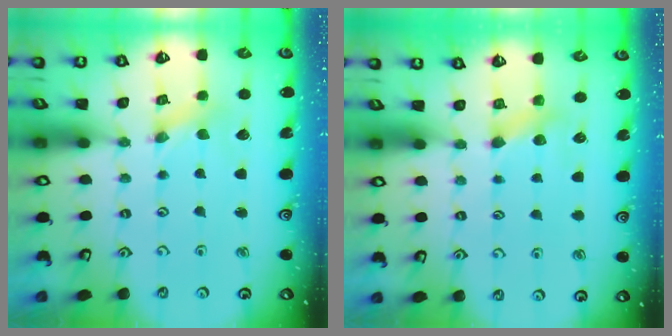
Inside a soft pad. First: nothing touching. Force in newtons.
{"total": 3.6, "press": 3.6, "slide": 0.5}